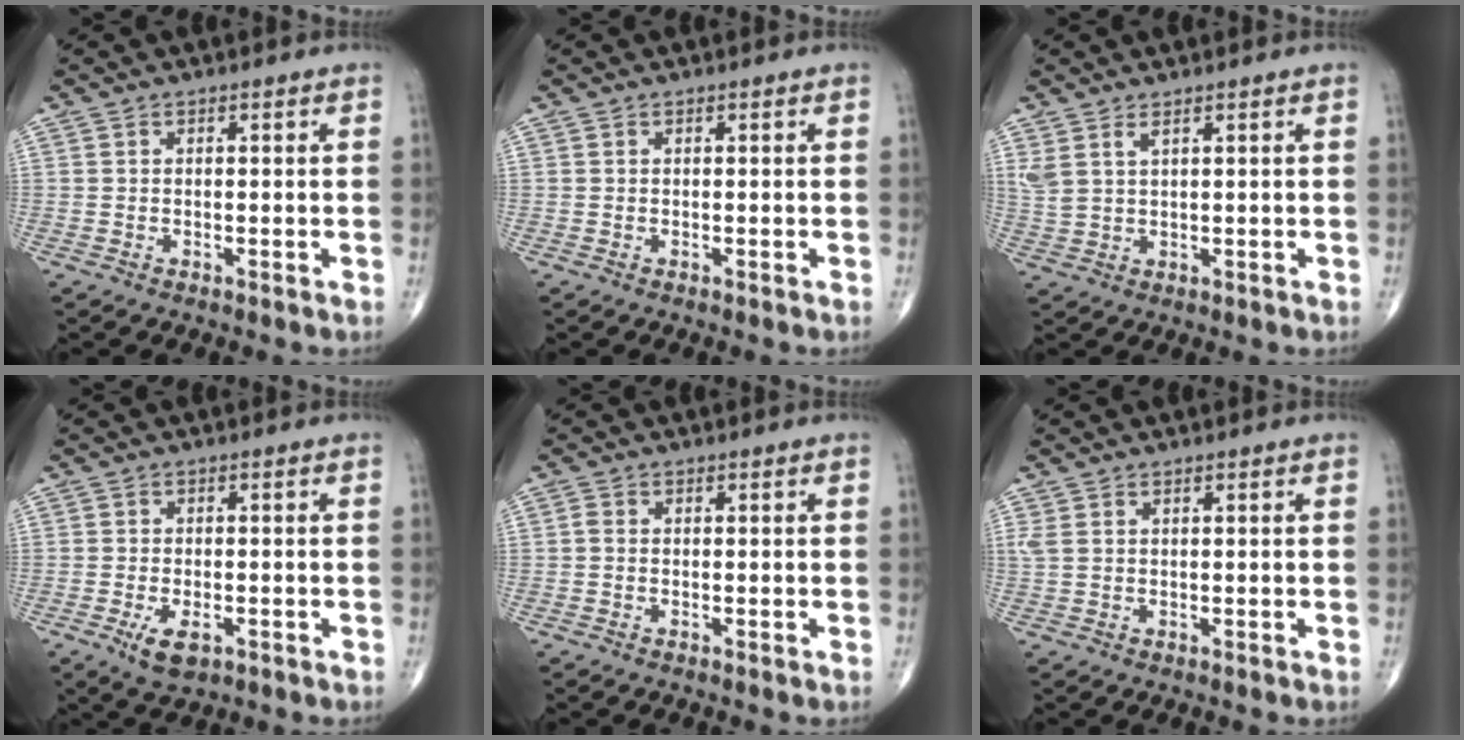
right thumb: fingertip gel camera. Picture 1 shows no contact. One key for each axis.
{"total": 0.0}
{"total": 3.4, "fx": 2.0, "fy": 1.2, "fz": 2.5, "tx": -0.060, "ty": -0.004, "tz": 0.051}
{"total": 4.5, "fx": -2.0, "fy": 2.2, "fz": 3.4, "tx": -0.060, "ty": -0.003, "tz": -0.029}
{"total": 0.8, "fx": -0.2, "fy": 0.6, "fz": 0.5, "tx": -0.009, "ty": 0.000, "tz": -0.006}
{"total": 1.3, "fx": 0.6, "fy": 0.7, "fz": 0.9, "tx": -0.028, "ty": 0.012, "tz": 0.020}